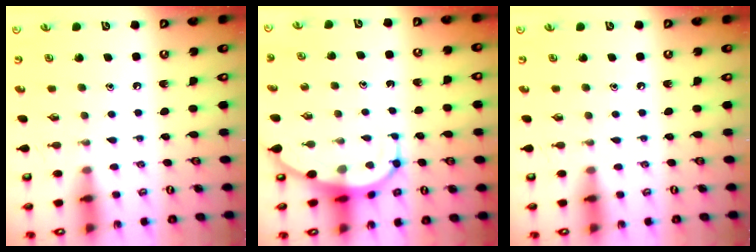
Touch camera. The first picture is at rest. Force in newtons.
{"total": 7.9, "press": 7.9, "slide": 0.8}
{"total": 0.0}